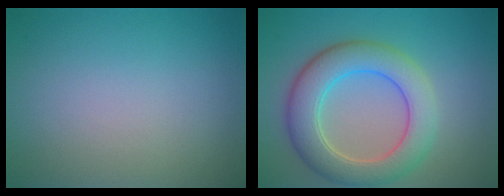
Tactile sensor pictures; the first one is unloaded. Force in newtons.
{"total": 6.7, "press": 6.7, "slide": 0.2}